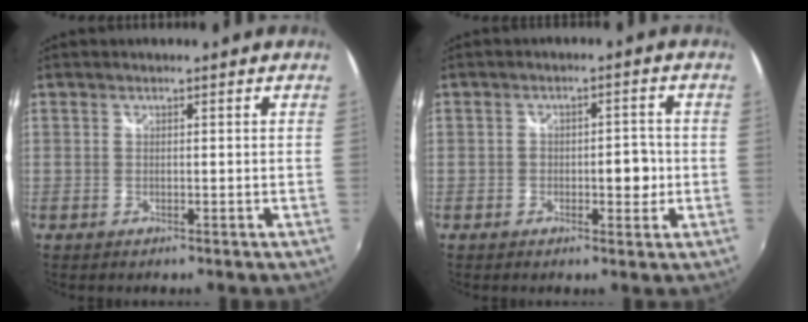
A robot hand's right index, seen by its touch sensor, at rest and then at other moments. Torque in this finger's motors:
{"motor_torque": [0.29, -0.09, 0.06, 0.05]}